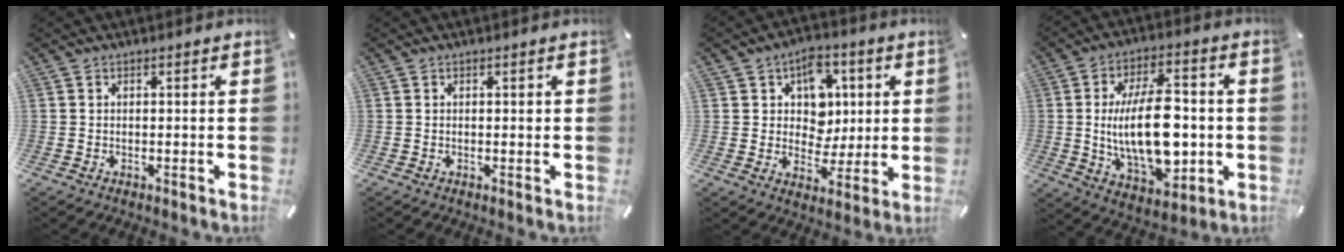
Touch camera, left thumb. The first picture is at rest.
{"total": 0.5, "force": [0.1, 0.4, 0.4], "torque": [-0.008, 0.000, 0.003]}
{"total": 10.1, "force": [2.9, 8.8, 4.0], "torque": [-0.052, -0.011, 0.053]}
{"total": 20.1, "force": [-0.7, 10.5, 17.1], "torque": [-0.310, -0.010, -0.012]}